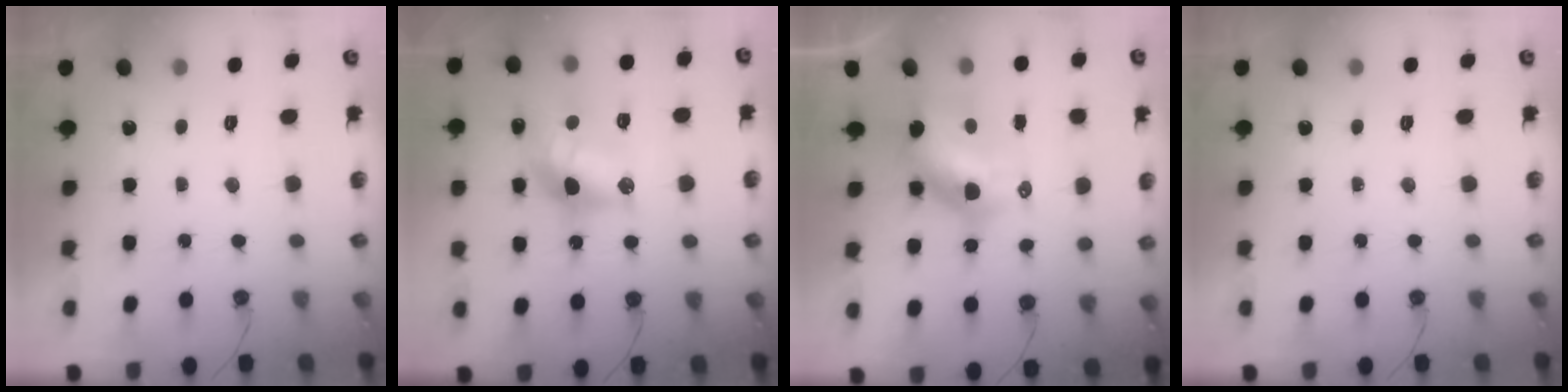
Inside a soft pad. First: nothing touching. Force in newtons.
{"total": 15.0, "press": 14.9, "slide": 0.9}
{"total": 11.9, "press": 11.8, "slide": 1.2}
{"total": 0.0}